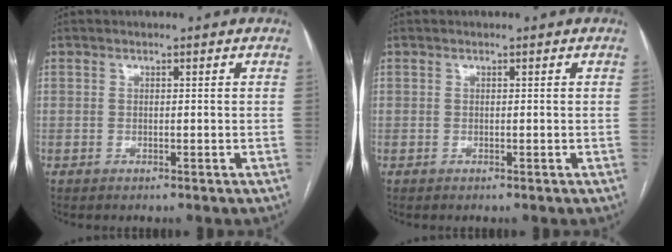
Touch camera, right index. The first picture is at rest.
{"total": 0.0}